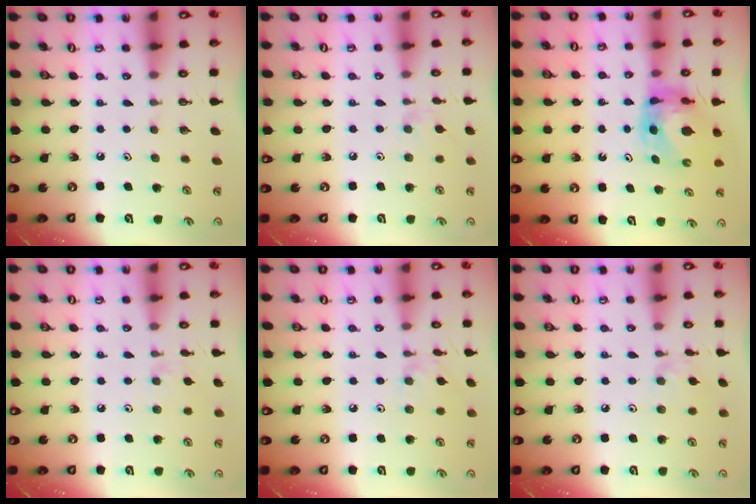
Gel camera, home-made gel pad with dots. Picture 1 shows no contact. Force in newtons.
{"total": 5.5, "press": 5.4, "slide": 0.7}
{"total": 6.3, "press": 6.3, "slide": 0.5}
{"total": 2.0, "press": 1.9, "slide": 0.5}
{"total": 2.8, "press": 2.7, "slide": 0.5}
{"total": 1.9, "press": 1.8, "slide": 0.5}